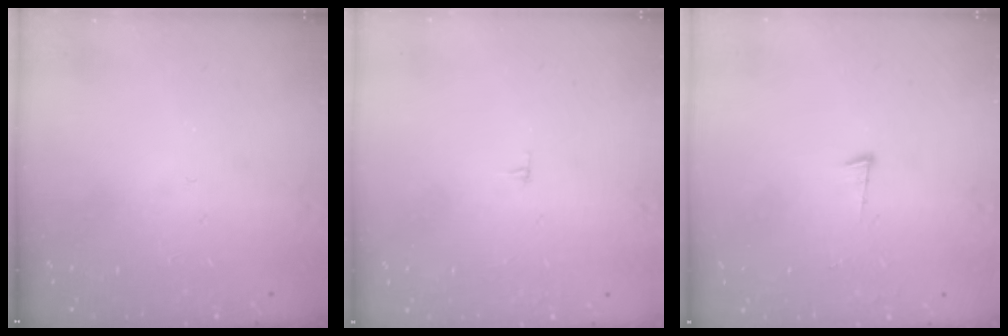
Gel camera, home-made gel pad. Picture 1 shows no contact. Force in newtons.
{"total": 2.7, "press": 2.7, "slide": 0.2}
{"total": 2.8, "press": 2.7, "slide": 0.5}